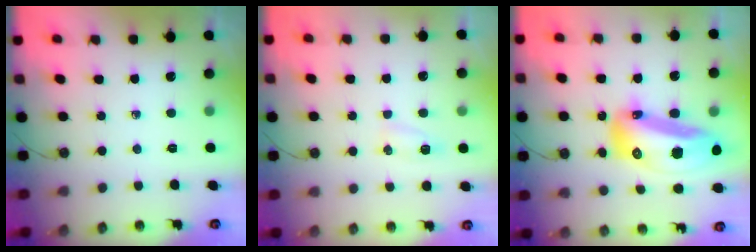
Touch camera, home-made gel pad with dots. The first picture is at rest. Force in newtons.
{"total": 4.6, "press": 4.6, "slide": 0.5}
{"total": 26.7, "press": 22.9, "slide": 13.8}